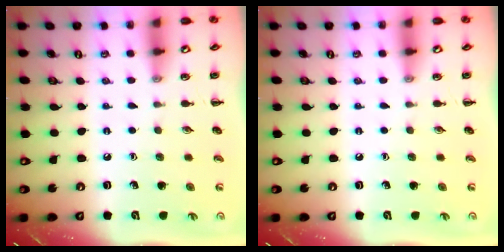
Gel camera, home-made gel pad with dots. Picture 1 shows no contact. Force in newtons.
{"total": 0.0}